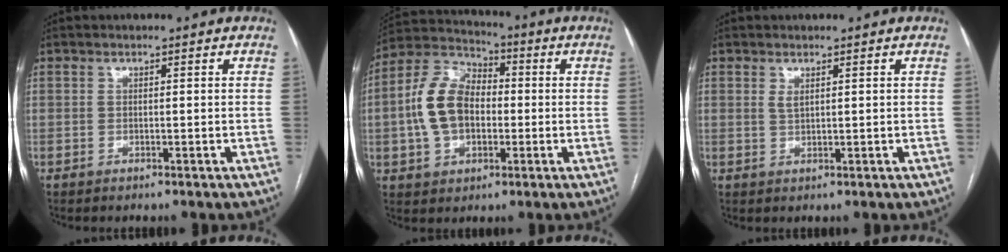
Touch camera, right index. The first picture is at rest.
{"total": 12.0, "force": [-0.7, 7.8, 9.1], "torque": [-0.207, 0.033, -0.014]}
{"total": 1.2, "force": [0.7, 0.3, 0.9], "torque": [-0.020, -0.003, 0.016]}